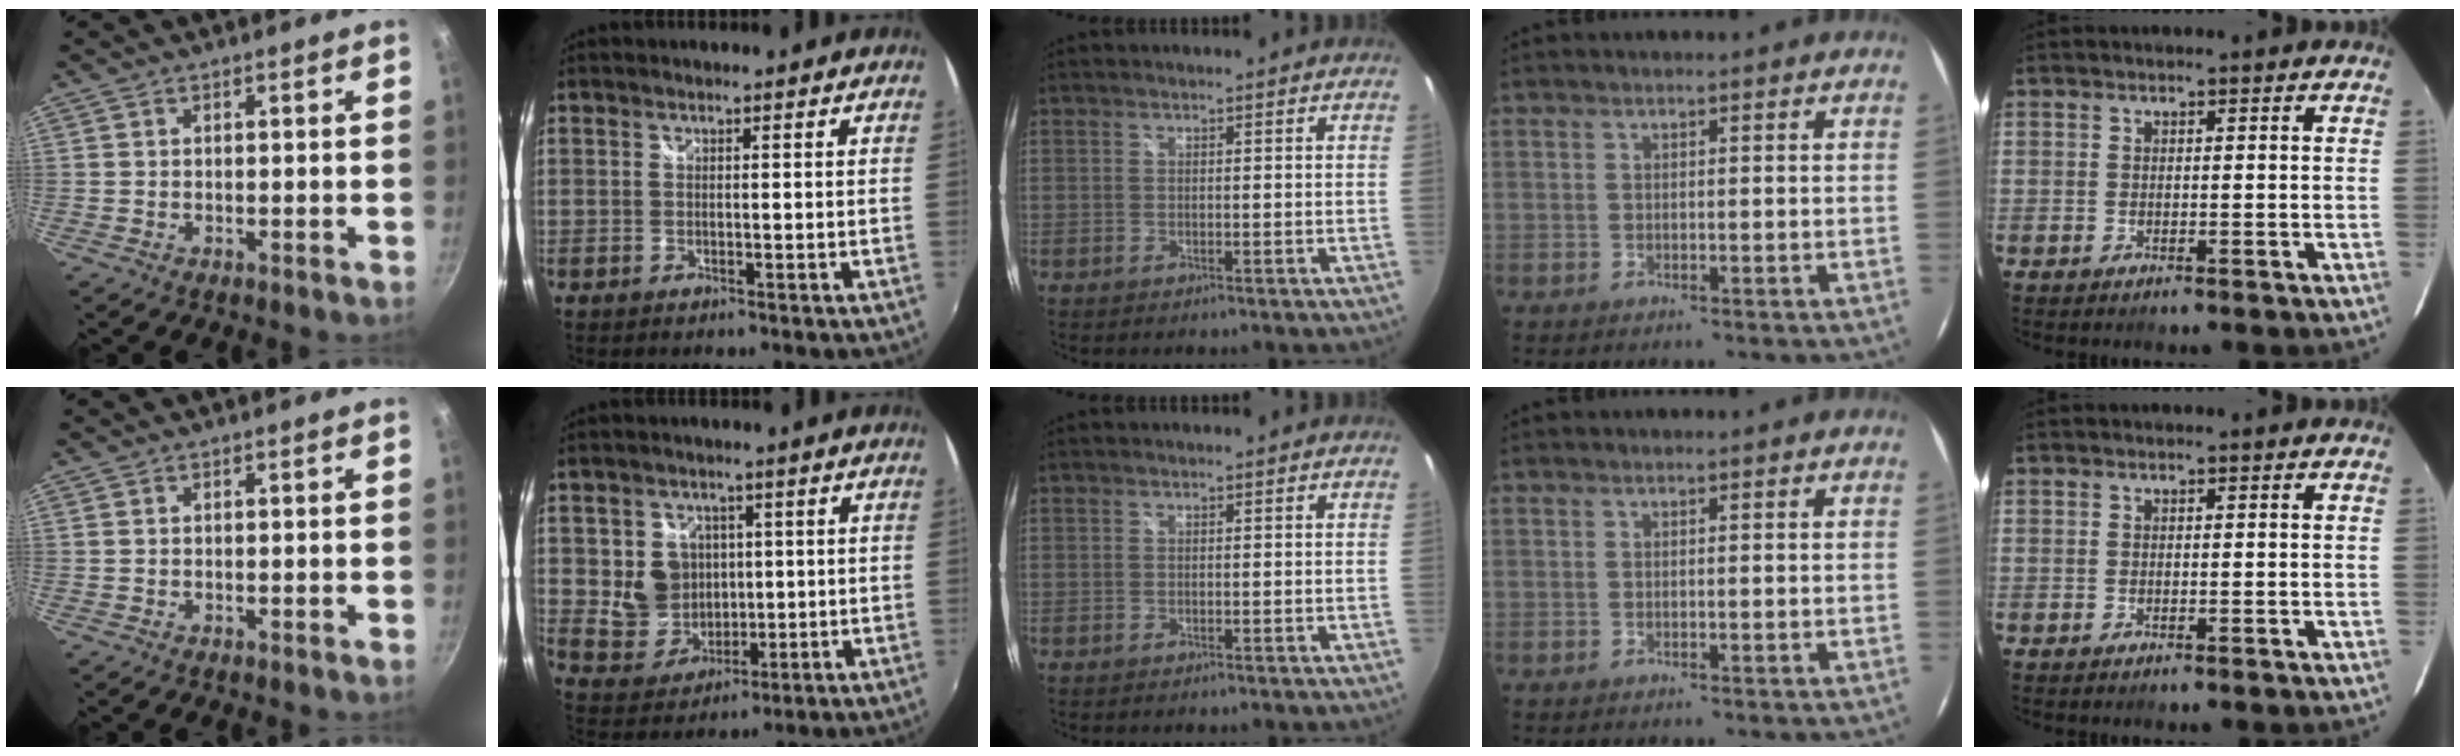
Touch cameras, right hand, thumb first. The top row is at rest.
{"index": {"total": 8.6, "force": [1.2, 7.9, 3.0], "torque": [-0.074, 0.006, 0.040]}}